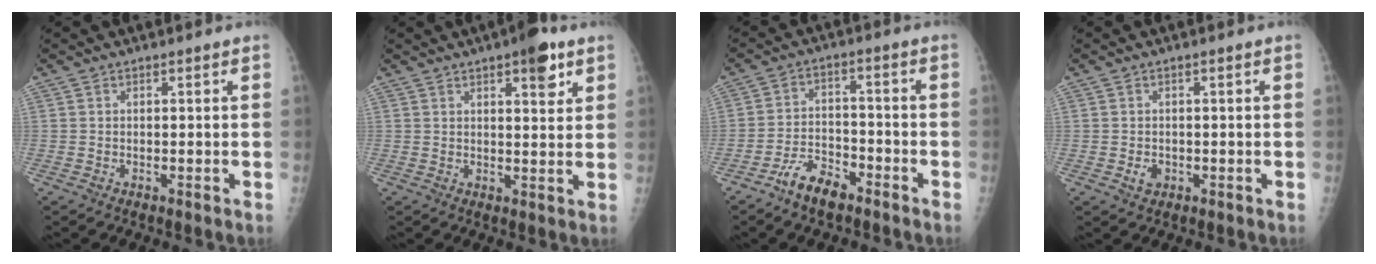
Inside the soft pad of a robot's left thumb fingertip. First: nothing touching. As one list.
[{"total": 6.6, "force": [3.7, 2.3, 5.0], "torque": [-0.050, -0.015, 0.045]}, {"total": 7.1, "force": [-5.3, 3.1, 3.7], "torque": [-0.065, 0.030, -0.099]}, {"total": 1.9, "force": [-0.5, 1.5, 1.0], "torque": [-0.010, 0.002, -0.004]}]